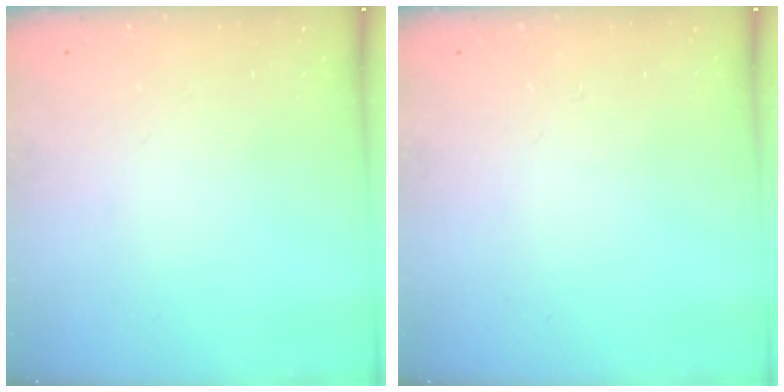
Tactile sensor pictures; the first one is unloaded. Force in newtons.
{"total": 0.0}